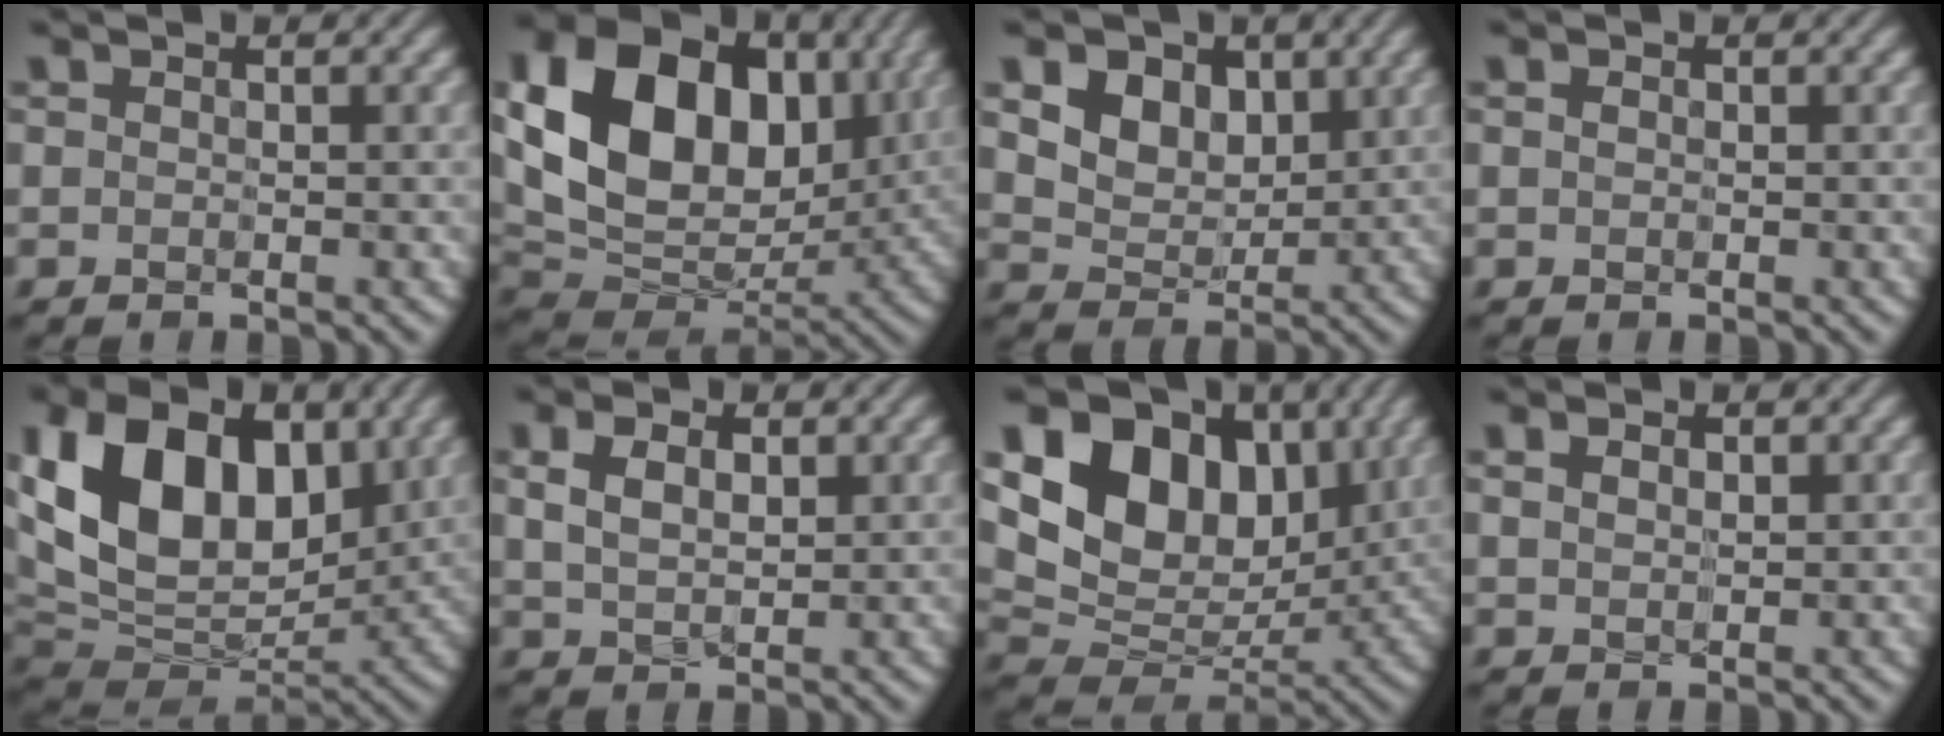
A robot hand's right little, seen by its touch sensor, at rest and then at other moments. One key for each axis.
{"total": 16.0, "fx": 3.6, "fy": 11.6, "fz": 10.4, "tx": -0.194, "ty": 0.025, "tz": 0.064}
{"total": 6.4, "fx": 2.7, "fy": 4.8, "fz": 3.2, "tx": -0.089, "ty": -0.005, "tz": 0.056}
{"total": 0.0}
{"total": 14.6, "fx": 3.8, "fy": 9.9, "fz": 10.0, "tx": -0.202, "ty": 0.014, "tz": 0.070}
{"total": 3.2, "fx": 0.9, "fy": 1.9, "fz": 2.3, "tx": -0.055, "ty": 0.000, "tz": 0.020}
{"total": 14.2, "fx": 5.3, "fy": 9.8, "fz": 8.8, "tx": -0.165, "ty": 0.025, "tz": 0.094}
{"total": 1.3, "fx": 0.6, "fy": 0.9, "fz": 0.8, "tx": -0.020, "ty": -0.001, "tz": 0.016}